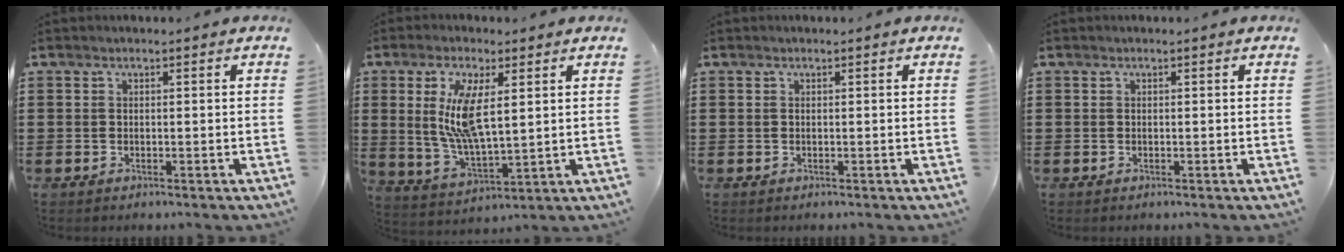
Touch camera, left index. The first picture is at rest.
{"total": 9.4, "force": [2.9, 3.2, 8.4], "torque": [-0.181, 0.002, 0.049]}
{"total": 0.0}
{"total": 0.0}